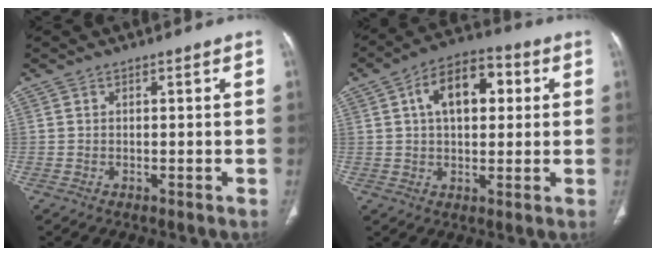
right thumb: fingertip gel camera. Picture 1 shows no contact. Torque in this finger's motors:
{"motor_torque": [-0.29, 2.09, 0.99, 0.09, 0.10]}